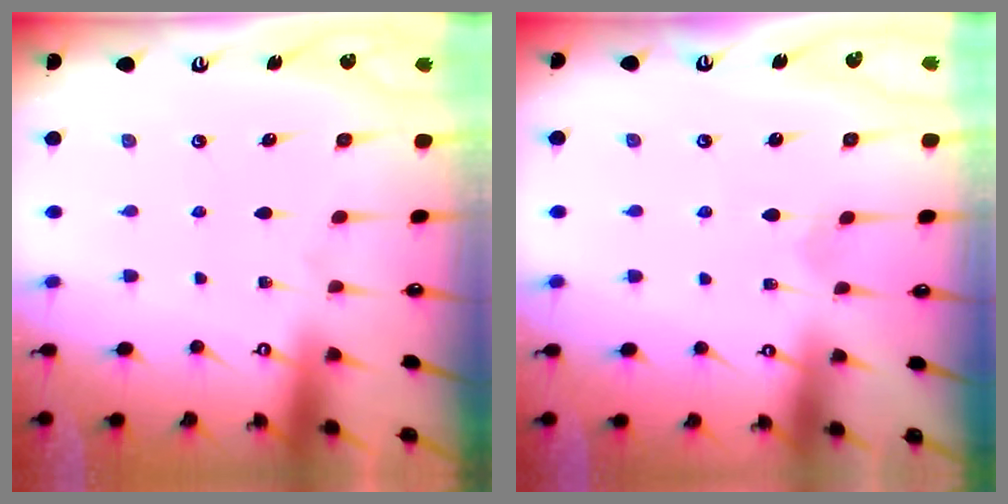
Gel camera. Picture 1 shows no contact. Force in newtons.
{"total": 1.7, "press": 1.7, "slide": 0.1}